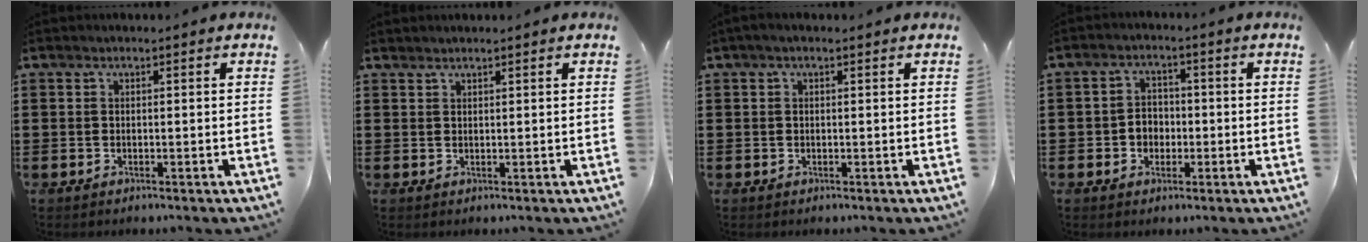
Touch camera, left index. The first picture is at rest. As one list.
[{"total": 0.9, "force": [0.9, 0.1, 0.0], "torque": [-0.002, -0.001, 0.018]}, {"total": 0.6, "force": [0.1, 0.3, 0.6], "torque": [-0.011, 0.003, 0.001]}, {"total": 3.3, "force": [-1.0, 2.7, 1.6], "torque": [-0.037, 0.005, -0.023]}]